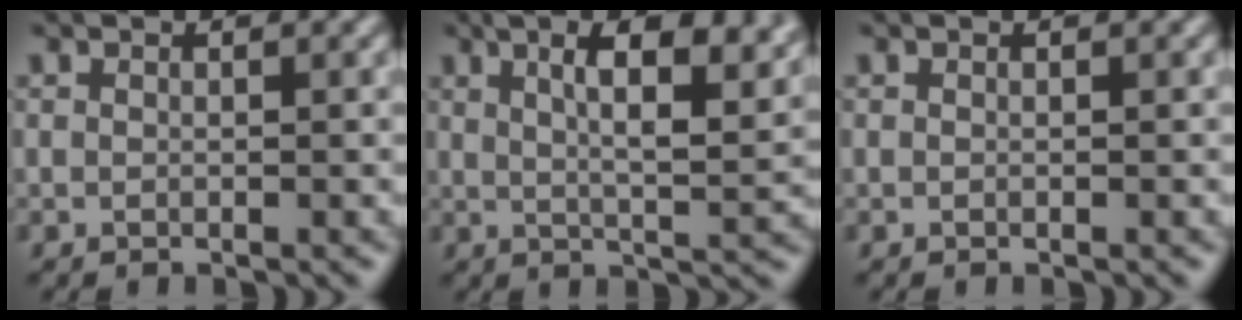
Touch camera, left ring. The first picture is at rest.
{"total": 9.3, "force": [4.4, 3.2, 7.6], "torque": [-0.102, 0.027, 0.053]}
{"total": 0.0}